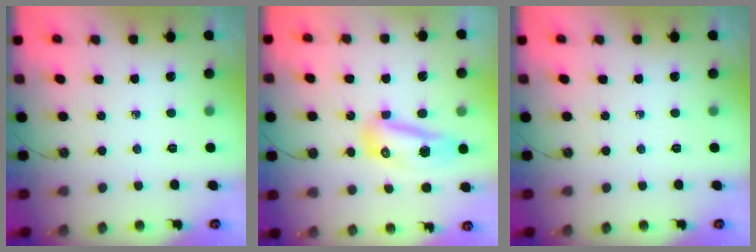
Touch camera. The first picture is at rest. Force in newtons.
{"total": 10.2, "press": 9.9, "slide": 2.4}
{"total": 0.0}